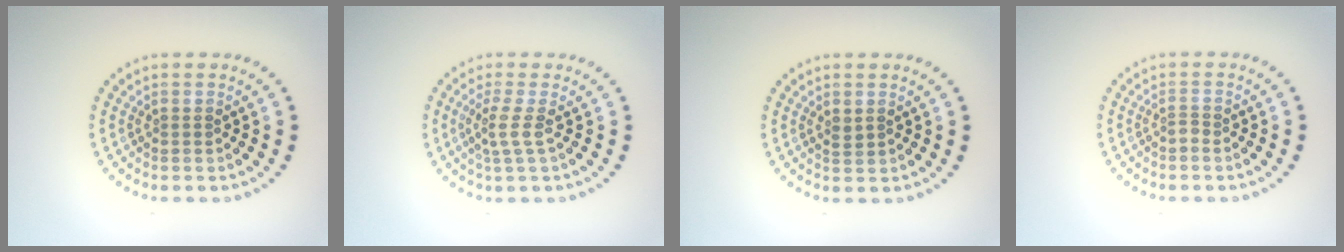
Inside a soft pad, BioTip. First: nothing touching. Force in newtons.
{"total": 1.8, "press": 1.3, "slide": 1.2}
{"total": 0.8, "press": 0.8, "slide": 0.3}
{"total": 1.0, "press": 0.6, "slide": 0.8}